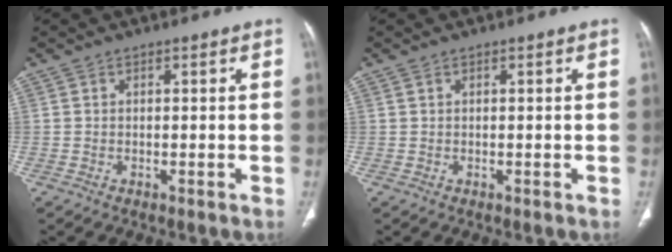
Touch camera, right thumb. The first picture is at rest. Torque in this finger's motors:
{"motor_torque": [-0.42, -0.15, 0.35, 0.07, -0.01]}